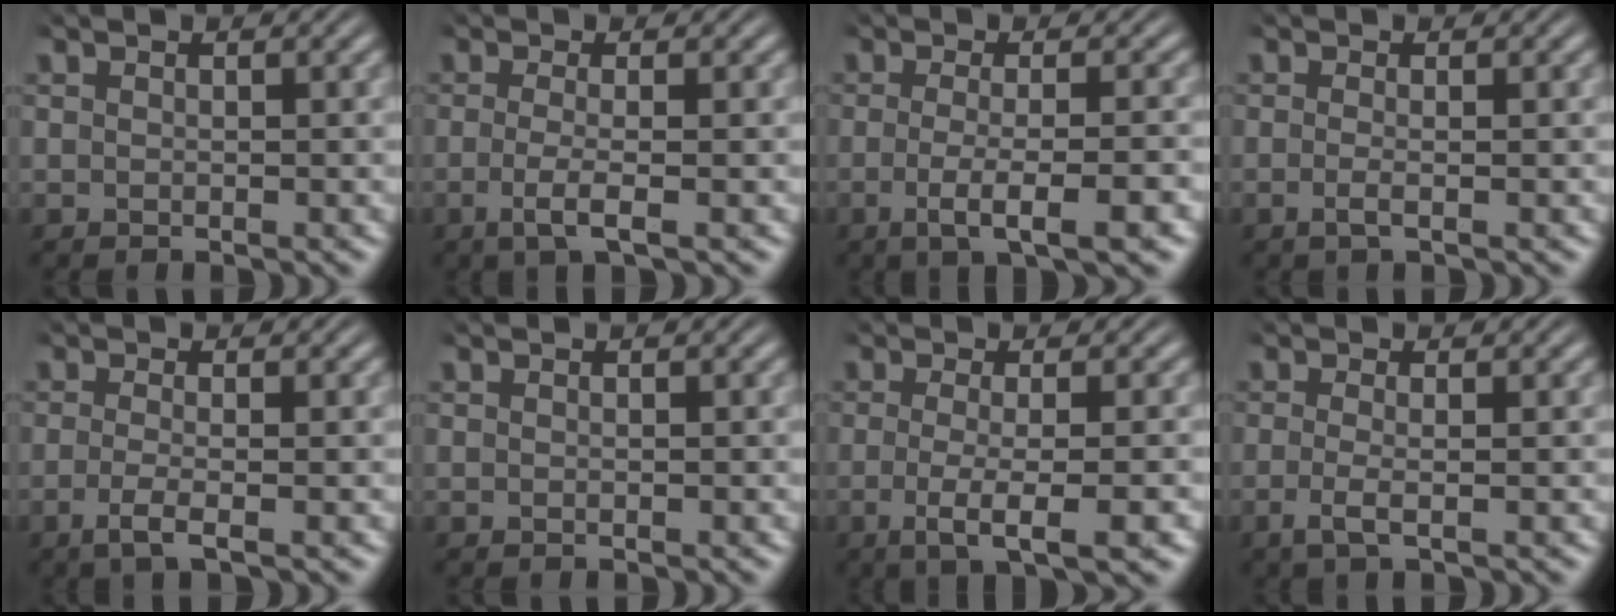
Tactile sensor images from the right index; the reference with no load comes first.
{"total": 2.5, "force": [-1.0, 0.1, 2.3], "torque": [-0.056, -0.016, -0.011]}
{"total": 4.3, "force": [-1.9, 0.5, 3.8], "torque": [-0.072, -0.014, -0.024]}
{"total": 1.2, "force": [-0.7, -0.1, 1.0], "torque": [-0.028, -0.011, -0.010]}
{"total": 2.3, "force": [-1.2, 0.2, 2.0], "torque": [-0.054, -0.017, -0.017]}
{"total": 0.0}
{"total": 4.2, "force": [-1.5, 0.6, 3.9], "torque": [-0.074, -0.016, -0.016]}
{"total": 1.8, "force": [-1.0, 0.2, 1.5], "torque": [-0.046, -0.017, -0.013]}